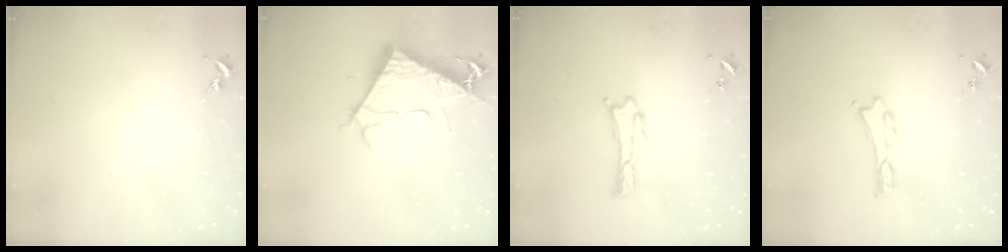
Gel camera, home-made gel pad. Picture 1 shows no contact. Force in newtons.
{"total": 7.7, "press": 7.6, "slide": 1.1}
{"total": 0.0}
{"total": 0.0}